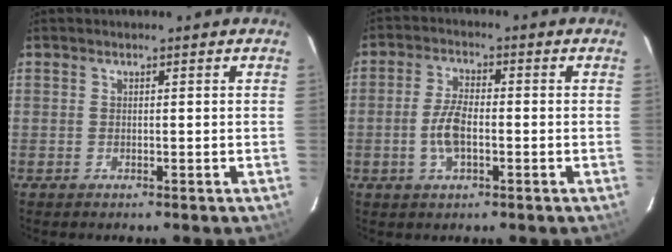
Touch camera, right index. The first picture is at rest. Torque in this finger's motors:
{"motor_torque": [1.32, -0.31, 0.58, 0.06]}